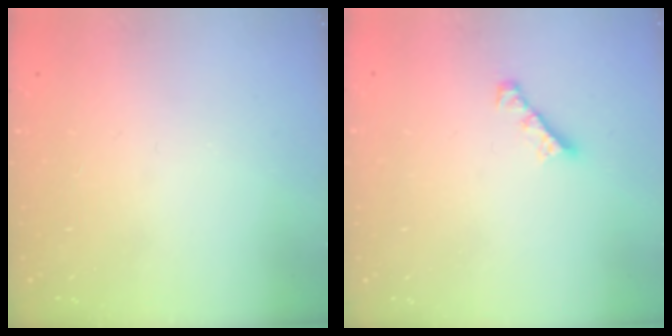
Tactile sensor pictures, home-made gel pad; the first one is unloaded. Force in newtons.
{"total": 3.0, "press": 3.0, "slide": 0.3}